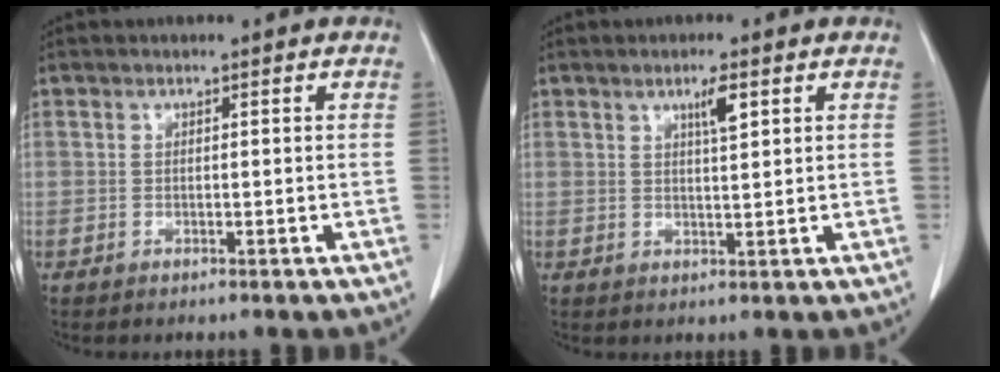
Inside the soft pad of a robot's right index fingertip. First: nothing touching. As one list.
[{"total": 2.9, "force": [1.5, 0.3, 2.5], "torque": [-0.044, -0.002, 0.024]}]